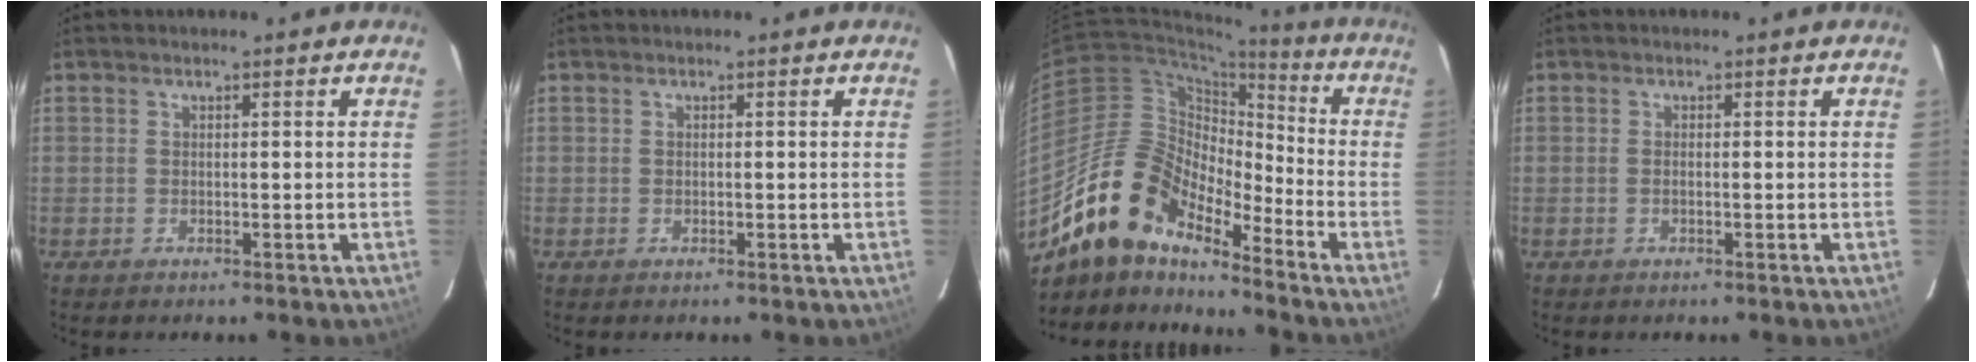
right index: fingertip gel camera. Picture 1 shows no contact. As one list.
[{"total": 0.0}, {"total": 15.5, "force": [-12.7, 5.6, 7.0], "torque": [-0.121, 0.007, -0.249]}, {"total": 0.6, "force": [-0.2, 0.3, 0.5], "torque": [-0.012, 0.001, -0.005]}]